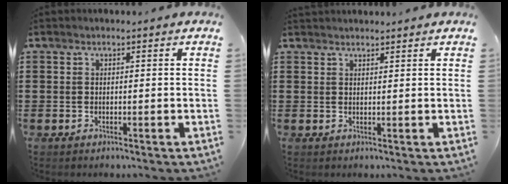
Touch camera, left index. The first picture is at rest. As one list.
[{"total": 1.3, "force": [1.2, 0.2, 0.1], "torque": [-0.004, 0.000, 0.024]}]